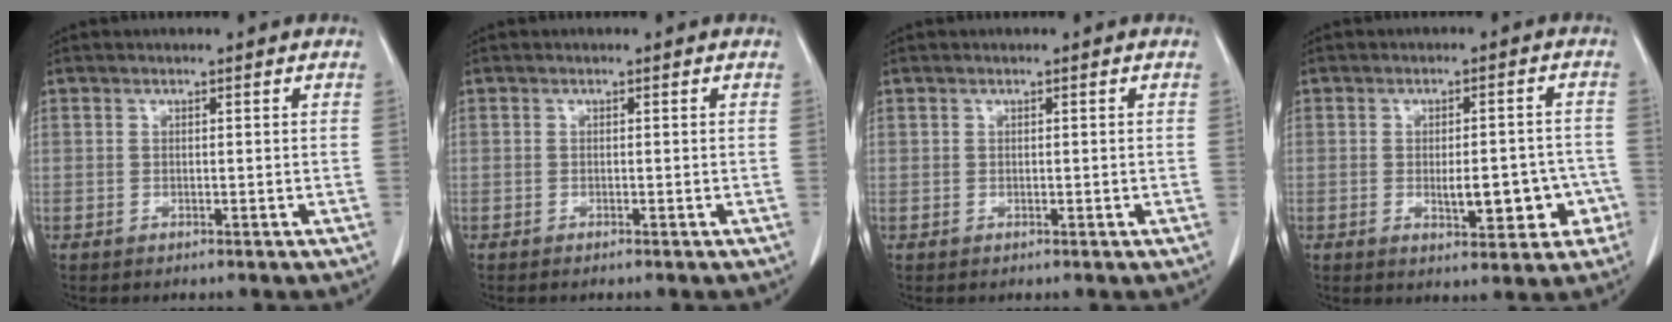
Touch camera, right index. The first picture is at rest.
{"total": 0.7, "force": [-0.6, -0.1, 0.4], "torque": [-0.007, 0.001, -0.008]}
{"total": 0.0}
{"total": 7.7, "force": [-2.0, 3.2, 6.7], "torque": [-0.079, 0.014, -0.014]}